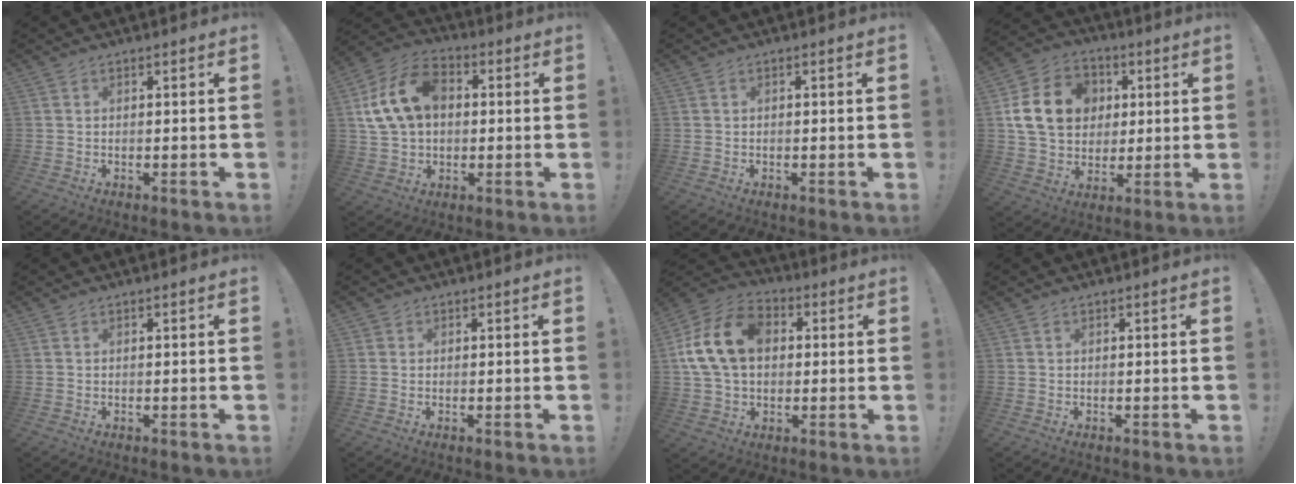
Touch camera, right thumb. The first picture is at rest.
{"total": 16.6, "force": [3.3, 12.3, 10.7], "torque": [-0.184, 0.009, 0.068]}
{"total": 0.0}
{"total": 17.0, "force": [3.5, 13.8, 9.4], "torque": [-0.152, 0.001, 0.074]}
{"total": 0.0}
{"total": 0.8, "force": [0.3, 0.7, 0.0], "torque": [-0.008, 0.004, 0.007]}
{"total": 18.0, "force": [3.3, 13.2, 11.8], "torque": [-0.215, 0.015, 0.066]}
{"total": 0.0}